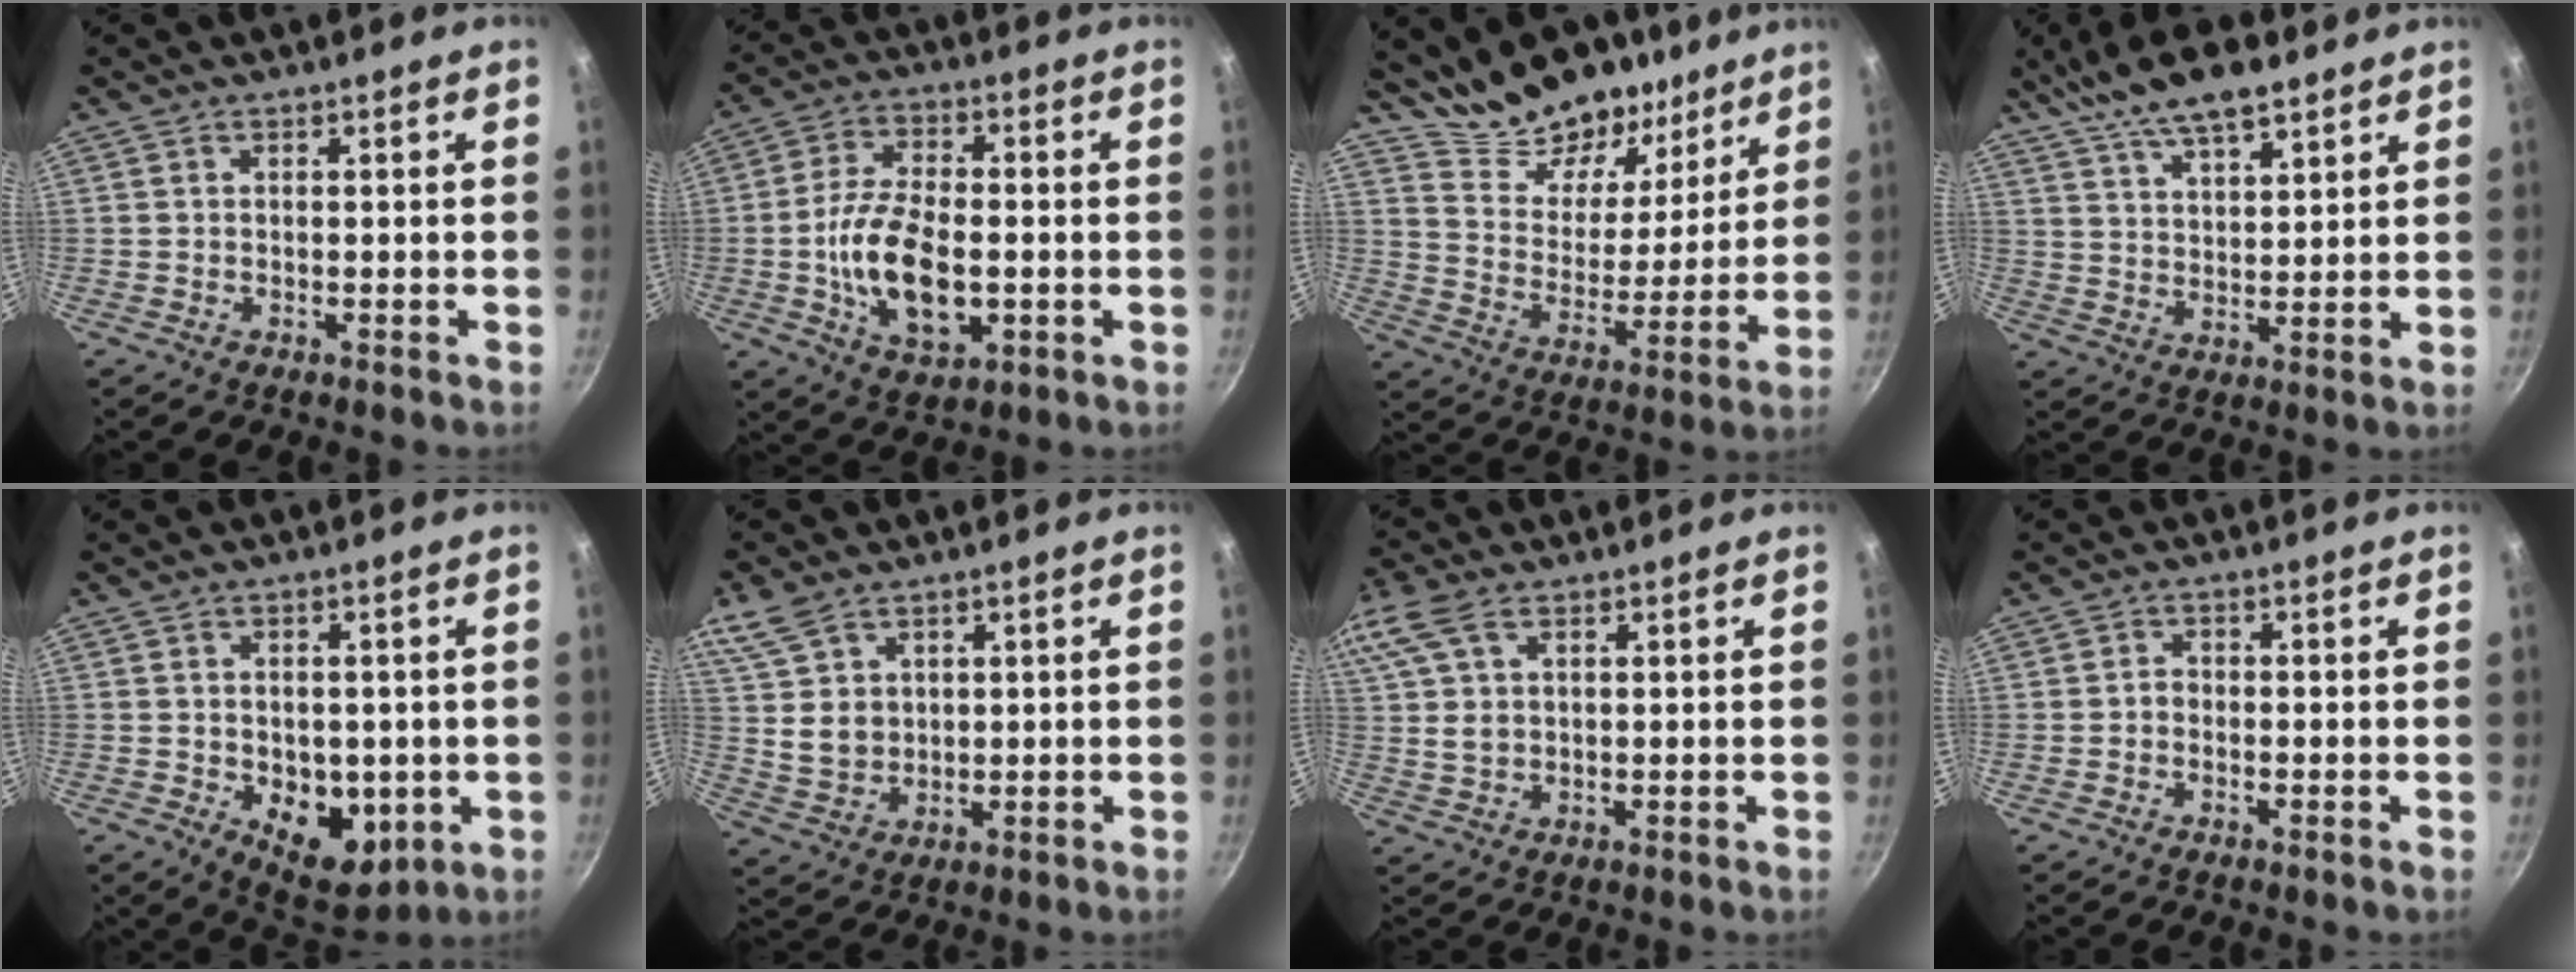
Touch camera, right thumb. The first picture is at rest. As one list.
[{"total": 13.8, "force": [-1.8, 7.4, 11.4], "torque": [-0.206, 0.009, -0.034]}, {"total": 19.1, "force": [14.5, 9.4, 8.0], "torque": [-0.081, -0.096, 0.245]}, {"total": 13.1, "force": [9.4, 4.7, 7.9], "torque": [-0.119, -0.021, 0.163]}, {"total": 10.3, "force": [-1.7, 6.9, 7.5], "torque": [-0.064, -0.017, -0.008]}, {"total": 8.2, "force": [4.7, 5.4, 4.0], "torque": [-0.059, -0.019, 0.100]}, {"total": 10.6, "force": [4.9, 6.1, 7.1], "torque": [-0.144, 0.014, 0.097]}, {"total": 1.3, "force": [-0.7, 0.8, 0.8], "torque": [-0.018, 0.008, -0.018]}]